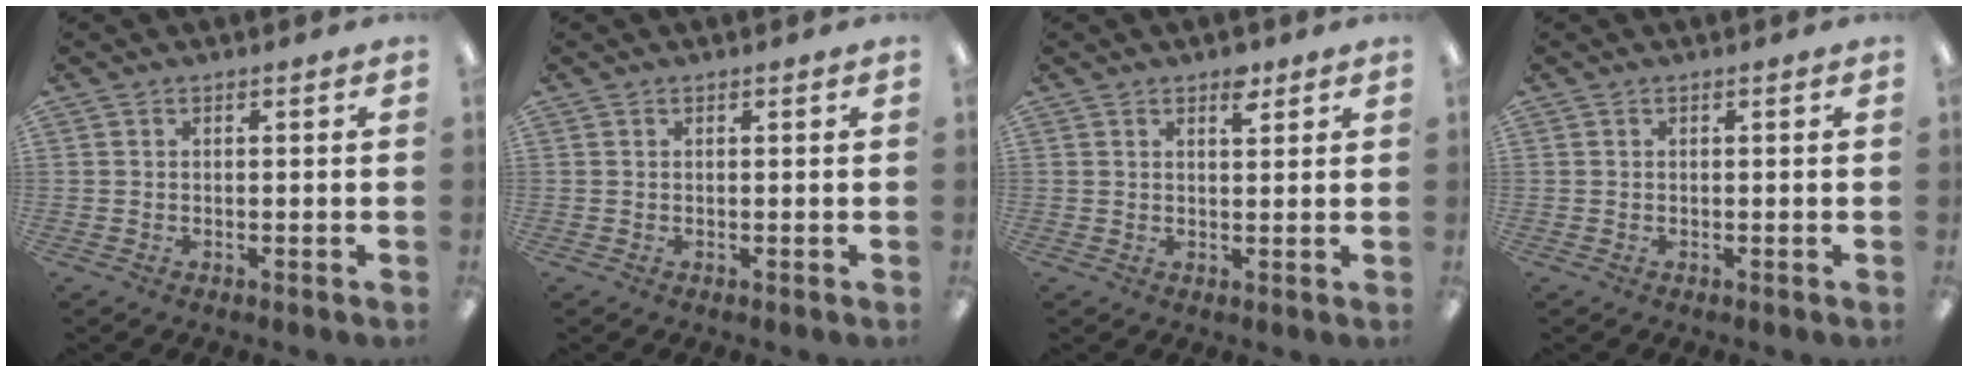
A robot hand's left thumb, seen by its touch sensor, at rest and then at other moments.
{"total": 0.0}
{"total": 3.7, "force": [2.6, 1.7, 2.2], "torque": [-0.015, -0.013, 0.039]}
{"total": 0.0}